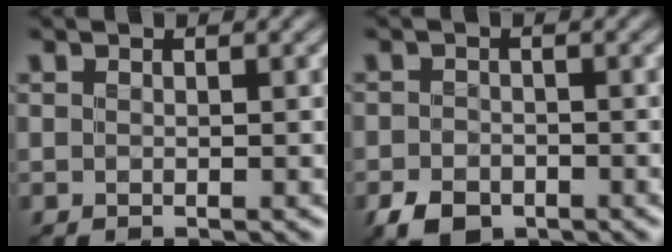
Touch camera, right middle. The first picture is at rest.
{"total": 3.1, "force": [-2.1, 1.9, 1.4], "torque": [-0.025, -0.006, -0.044]}